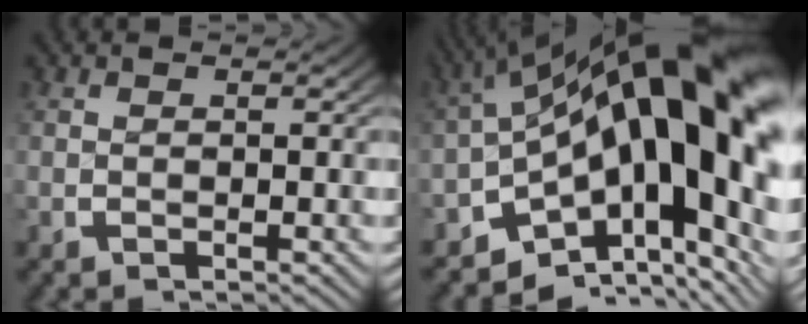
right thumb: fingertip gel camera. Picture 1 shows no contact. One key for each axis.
{"total": 19.5, "fx": -1.1, "fy": 11.0, "fz": 16.1, "tx": -0.234, "ty": -0.018, "tz": -0.006}